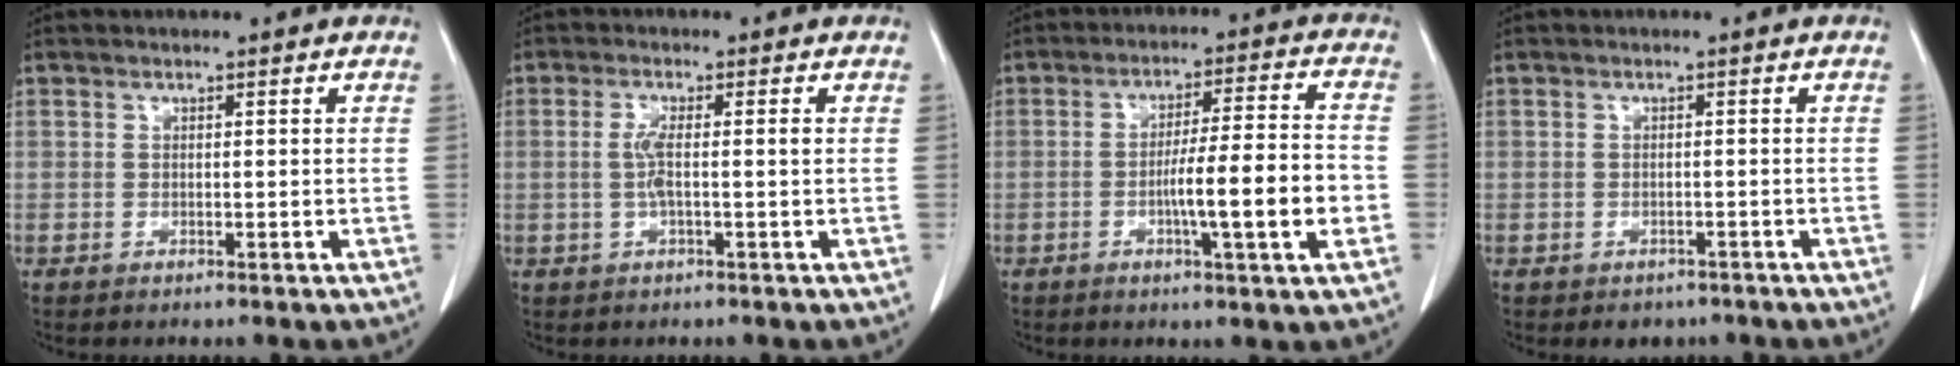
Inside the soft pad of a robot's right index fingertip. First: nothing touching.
{"total": 3.3, "force": [-0.1, 0.3, 3.3], "torque": [-0.070, 0.003, -0.003]}
{"total": 13.1, "force": [-3.2, 0.4, 12.7], "torque": [-0.200, 0.004, -0.053]}
{"total": 2.7, "force": [-2.0, 1.8, 0.4], "torque": [-0.003, 0.006, -0.024]}